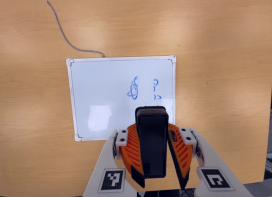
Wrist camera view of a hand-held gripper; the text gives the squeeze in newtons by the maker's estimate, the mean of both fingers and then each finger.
{"total": 11.6, "left": 10.8, "right": 12.4}